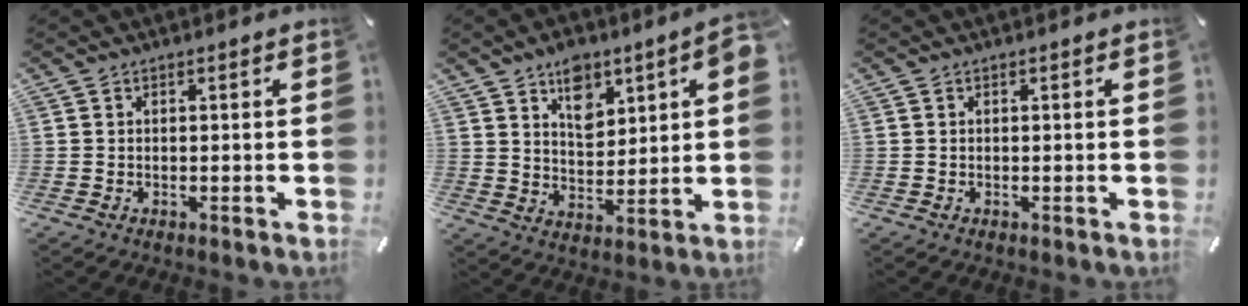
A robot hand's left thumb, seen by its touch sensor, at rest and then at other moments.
{"total": 9.1, "force": [5.1, 5.3, 5.4], "torque": [-0.072, -0.020, 0.087]}
{"total": 0.0}